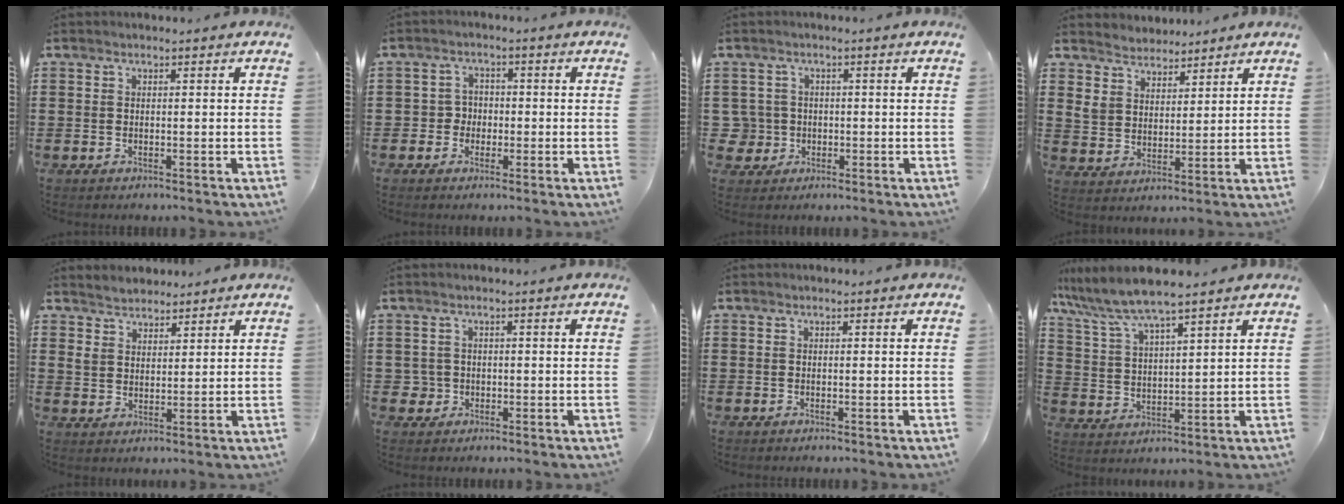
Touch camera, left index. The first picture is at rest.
{"total": 2.9, "force": [-1.1, 2.6, 0.7], "torque": [-0.026, 0.006, -0.027]}
{"total": 3.3, "force": [-0.5, 3.2, 0.4], "torque": [-0.032, 0.004, -0.016]}
{"total": 4.7, "force": [3.9, 2.5, -0.1], "torque": [-0.023, -0.009, 0.072]}
{"total": 3.6, "force": [3.0, 2.0, 0.3], "torque": [-0.018, 0.007, 0.057]}
{"total": 1.8, "force": [-0.4, 1.8, 0.3], "torque": [-0.015, 0.004, -0.011]}
{"total": 0.0}
{"total": 6.6, "force": [5.8, 0.7, 3.2], "torque": [-0.085, -0.021, 0.101]}